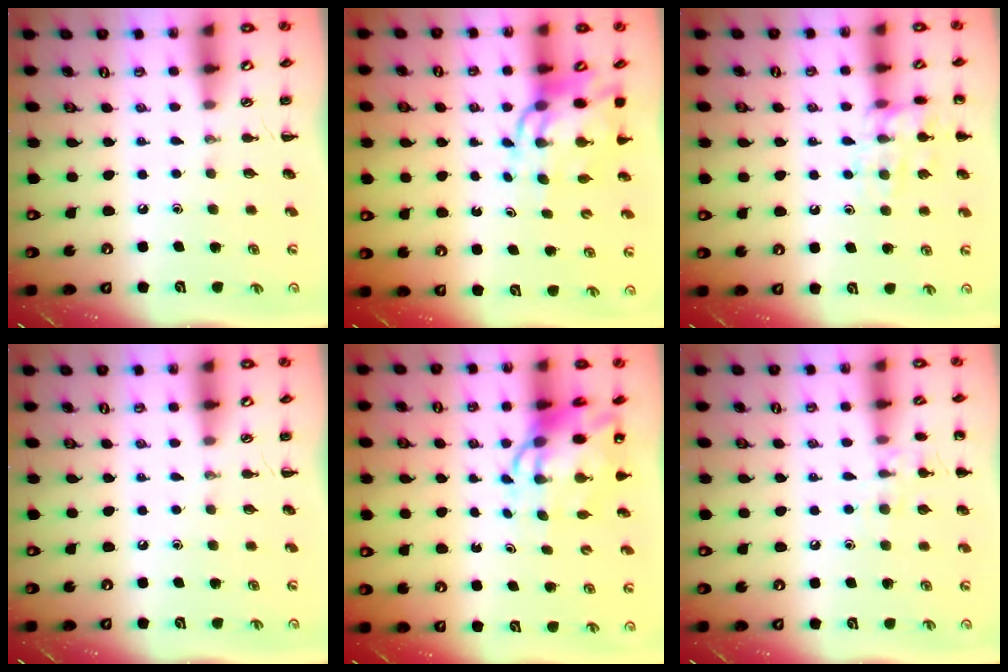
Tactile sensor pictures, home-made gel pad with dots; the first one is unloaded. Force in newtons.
{"total": 11.2, "press": 10.6, "slide": 3.6}
{"total": 12.8, "press": 12.8, "slide": 0.7}
{"total": 0.0}
{"total": 8.2, "press": 8.0, "slide": 2.1}
{"total": 9.2, "press": 8.9, "slide": 2.0}